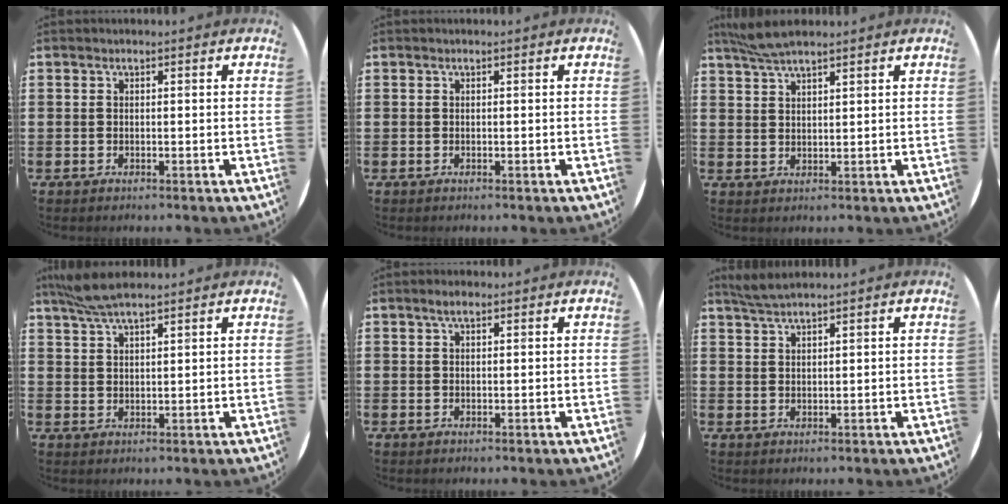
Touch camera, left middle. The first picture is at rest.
{"total": 0.0}
{"total": 4.2, "force": [3.7, 0.4, 2.0], "torque": [-0.046, 0.000, 0.067]}
{"total": 5.2, "force": [4.3, 0.6, 2.8], "torque": [-0.063, -0.002, 0.079]}
{"total": 1.5, "force": [1.0, 0.6, 1.0], "torque": [-0.012, 0.002, 0.015]}
{"total": 2.4, "force": [2.2, 0.0, 0.9], "torque": [-0.019, 0.002, 0.041]}